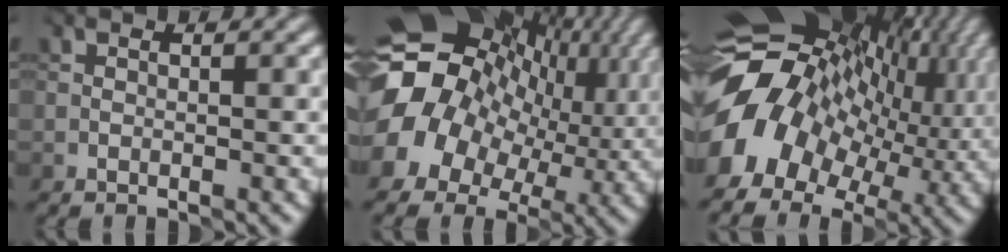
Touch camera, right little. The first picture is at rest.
{"total": 15.9, "force": [1.4, 13.5, 8.2], "torque": [-0.155, -0.020, 0.024]}
{"total": 13.1, "force": [0.0, 10.1, 8.3], "torque": [-0.174, 0.000, 0.006]}